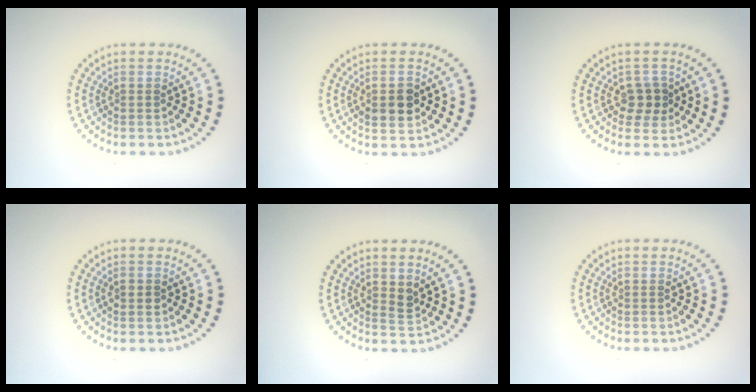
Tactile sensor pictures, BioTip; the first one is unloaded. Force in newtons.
{"total": 2.7, "press": 2.7, "slide": 0.2}
{"total": 2.1, "press": 1.9, "slide": 0.7}
{"total": 1.1, "press": 1.1, "slide": 0.1}
{"total": 1.1, "press": 1.0, "slide": 0.5}
{"total": 0.0}